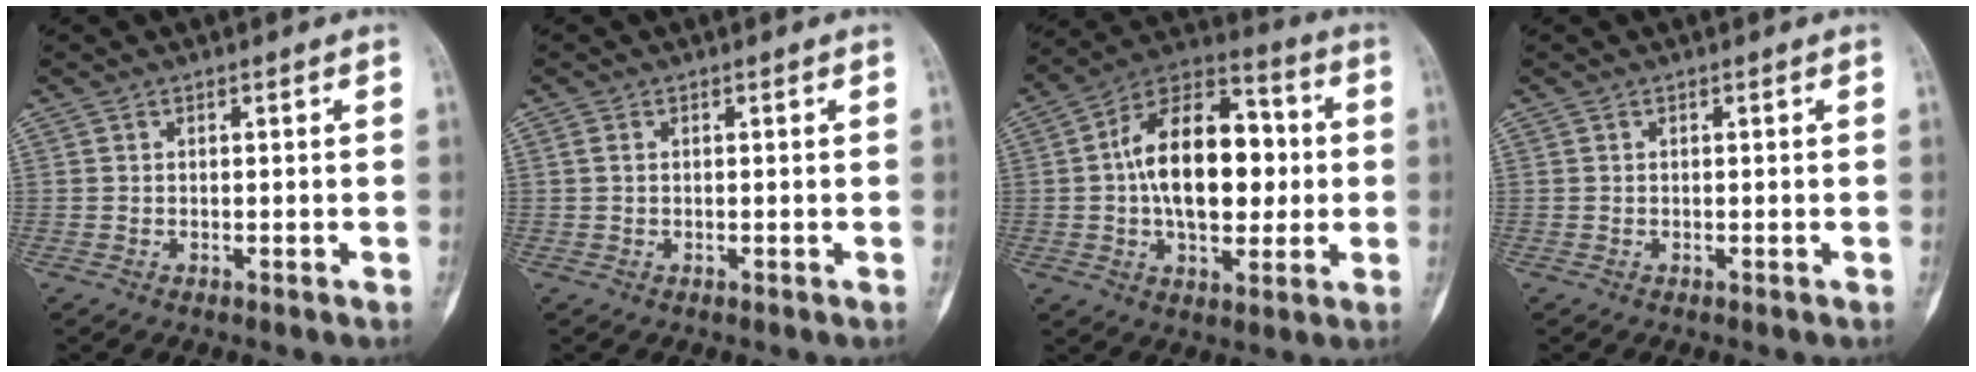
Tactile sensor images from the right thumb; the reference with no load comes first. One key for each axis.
{"total": 0.9, "fx": 0.3, "fy": 0.6, "fz": 0.6, "tx": -0.012, "ty": 0.002, "tz": 0.006}
{"total": 20.3, "fx": 0.7, "fy": 11.8, "fz": 16.5, "tx": -0.235, "ty": 0.026, "tz": 0.008}
{"total": 0.0}